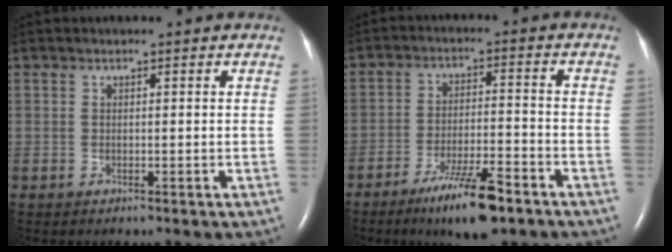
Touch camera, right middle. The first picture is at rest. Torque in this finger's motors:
{"motor_torque": [0.58, -0.59, 0.20, 0.06]}